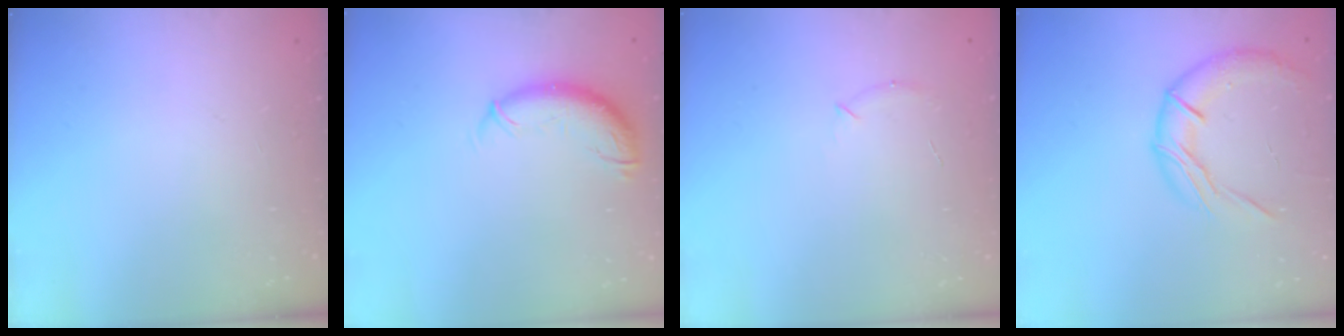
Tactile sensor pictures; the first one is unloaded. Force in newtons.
{"total": 9.7, "press": 9.7, "slide": 0.9}
{"total": 5.0, "press": 4.8, "slide": 1.2}
{"total": 13.4, "press": 13.4, "slide": 1.3}